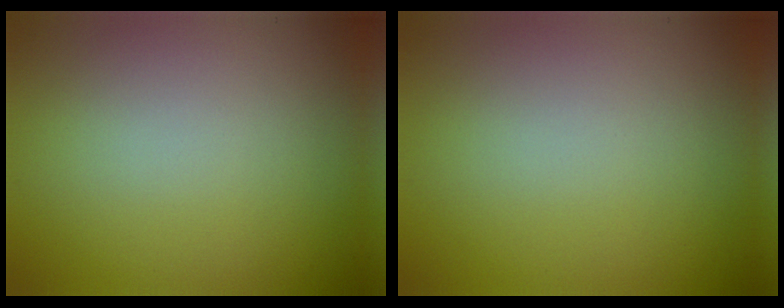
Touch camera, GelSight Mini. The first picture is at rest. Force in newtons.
{"total": 0.0}